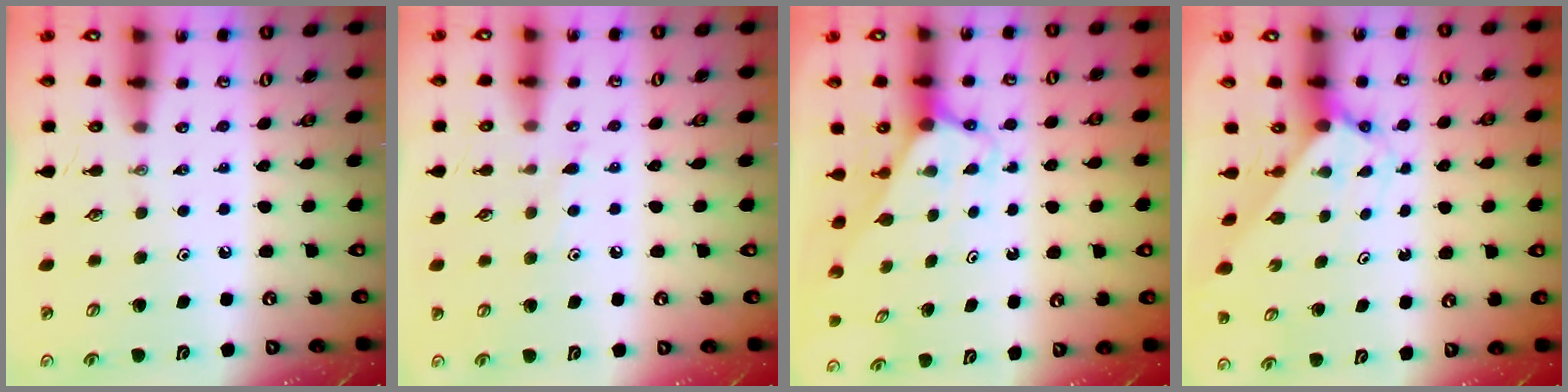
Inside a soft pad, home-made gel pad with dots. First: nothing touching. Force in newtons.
{"total": 5.2, "press": 5.2, "slide": 0.6}
{"total": 2.7, "press": 2.7, "slide": 0.2}
{"total": 2.3, "press": 2.2, "slide": 0.2}